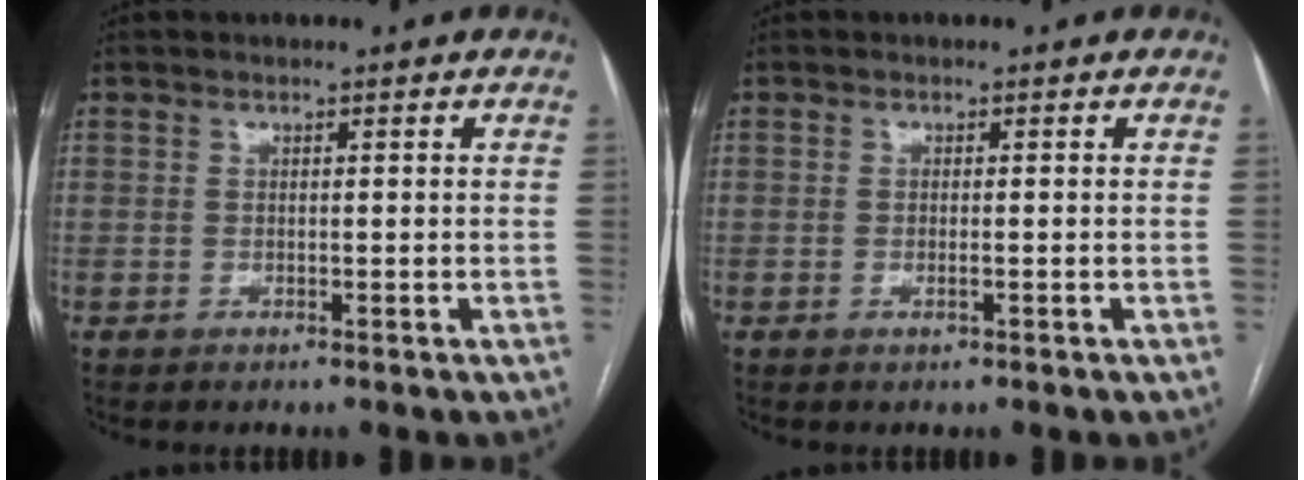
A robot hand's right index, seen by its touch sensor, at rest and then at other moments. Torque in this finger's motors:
{"motor_torque": [-0.11, 0.03, -0.02, 0.00]}